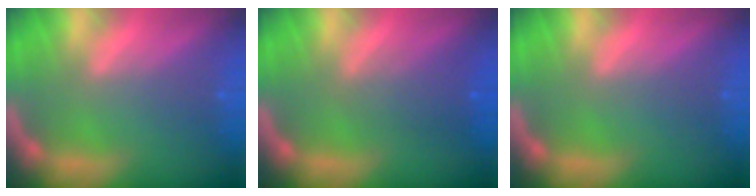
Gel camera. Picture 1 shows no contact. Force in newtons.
{"total": 2.5}
{"total": 0.0}